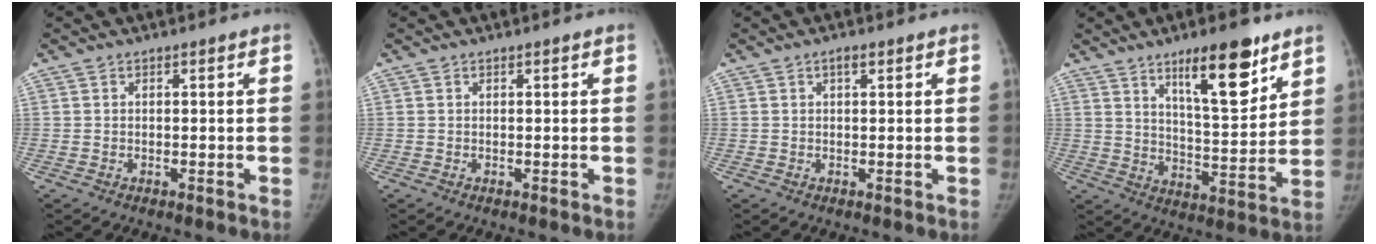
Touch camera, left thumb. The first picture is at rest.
{"total": 0.0}
{"total": 1.5, "force": [0.7, 0.6, 1.1], "torque": [-0.016, 0.000, 0.009]}
{"total": 14.6, "force": [8.9, 4.2, 10.8], "torque": [-0.135, -0.059, 0.145]}